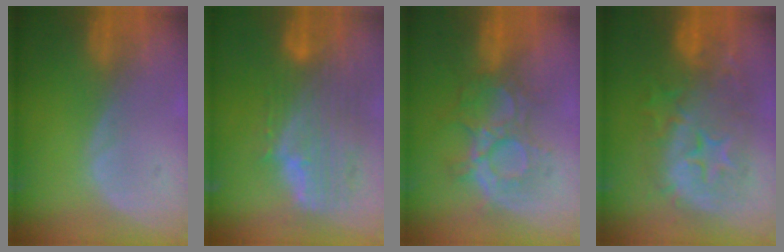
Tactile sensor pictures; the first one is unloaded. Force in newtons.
{"total": 11.6, "press": 9.9, "slide": 6.1}
{"total": 8.8, "press": 8.5, "slide": 2.3}
{"total": 12.0, "press": 11.9, "slide": 1.2}